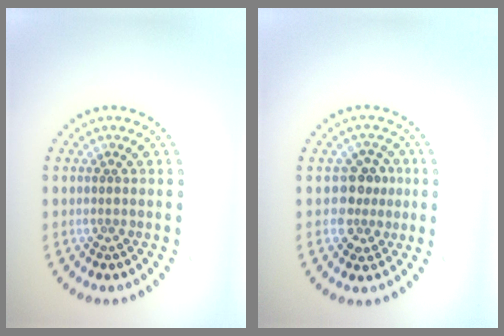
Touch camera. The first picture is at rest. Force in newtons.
{"total": 2.8, "press": 2.5, "slide": 1.2}